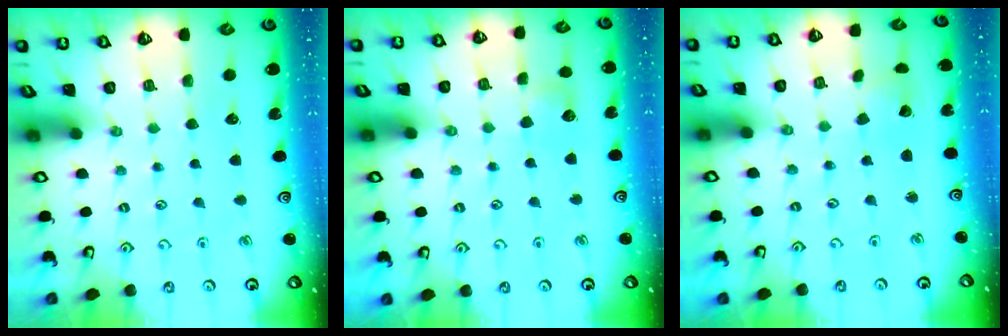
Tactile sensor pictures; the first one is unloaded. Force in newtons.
{"total": 5.0, "press": 5.0, "slide": 0.5}
{"total": 2.0, "press": 2.0, "slide": 0.3}